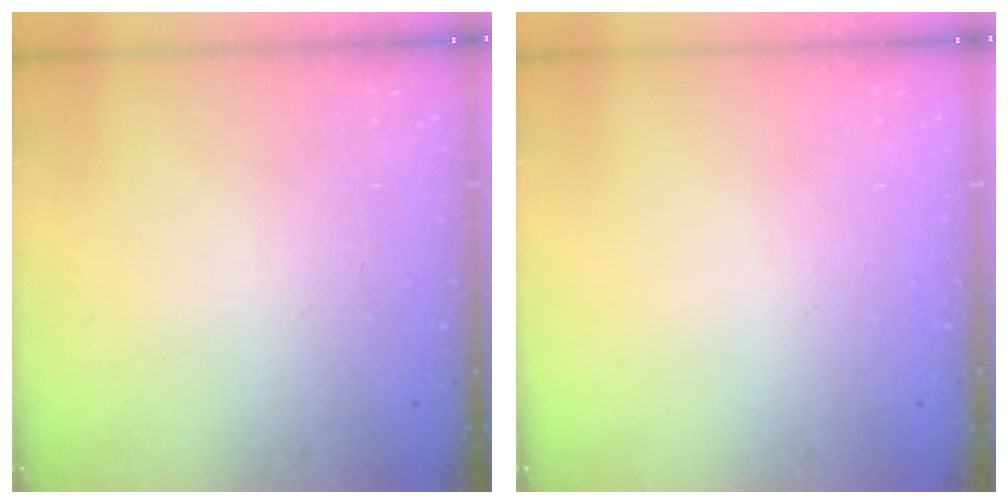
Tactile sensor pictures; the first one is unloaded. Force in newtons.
{"total": 0.0}